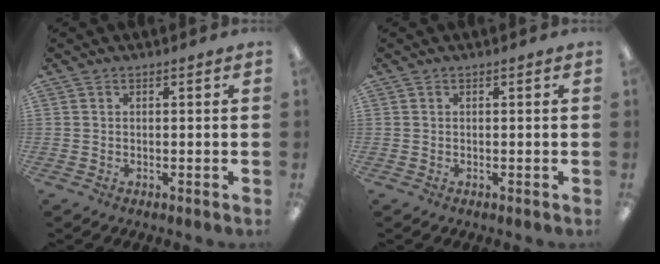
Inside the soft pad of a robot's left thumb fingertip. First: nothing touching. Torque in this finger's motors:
{"motor_torque": [0.00, 0.00, 0.00, 0.00, 0.00]}